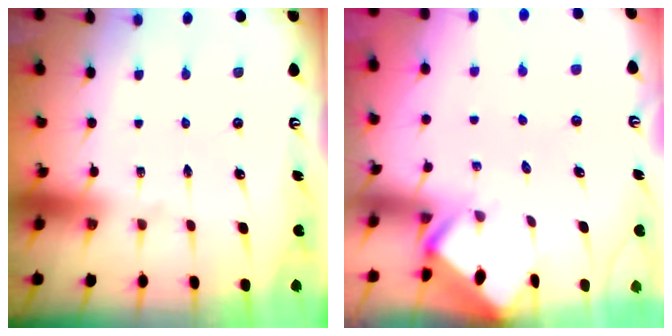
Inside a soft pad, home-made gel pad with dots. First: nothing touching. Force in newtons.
{"total": 2.4, "press": 2.4, "slide": 0.1}